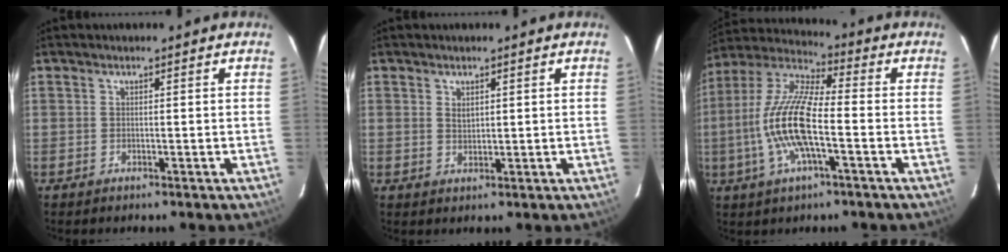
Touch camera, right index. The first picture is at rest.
{"total": 1.8, "force": [0.8, 1.2, 1.1], "torque": [-0.016, 0.002, 0.016]}
{"total": 15.3, "force": [-3.3, 3.9, 14.4], "torque": [-0.296, 0.001, -0.072]}